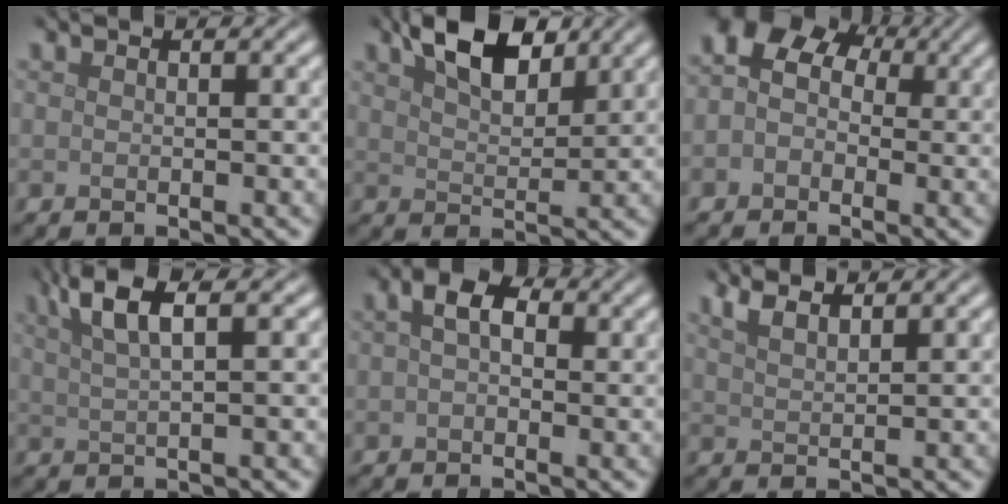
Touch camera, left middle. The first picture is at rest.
{"total": 6.3, "force": [3.9, 2.9, 4.1], "torque": [-0.068, 0.014, 0.062]}
{"total": 6.3, "force": [0.8, 5.2, 3.5], "torque": [-0.042, 0.029, -0.015]}
{"total": 4.8, "force": [2.6, 1.2, 3.8], "torque": [-0.063, 0.015, 0.045]}
{"total": 3.3, "force": [0.9, 2.0, 2.5], "torque": [-0.039, 0.011, 0.006]}
{"total": 2.5, "force": [2.1, 0.6, 1.2], "torque": [-0.019, 0.009, 0.039]}